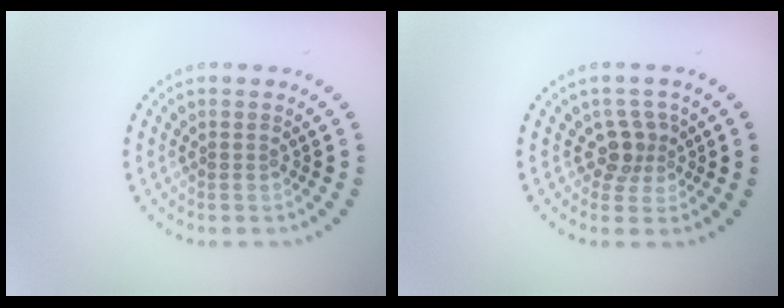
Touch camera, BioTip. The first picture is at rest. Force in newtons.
{"total": 2.5, "press": 1.9, "slide": 1.6}